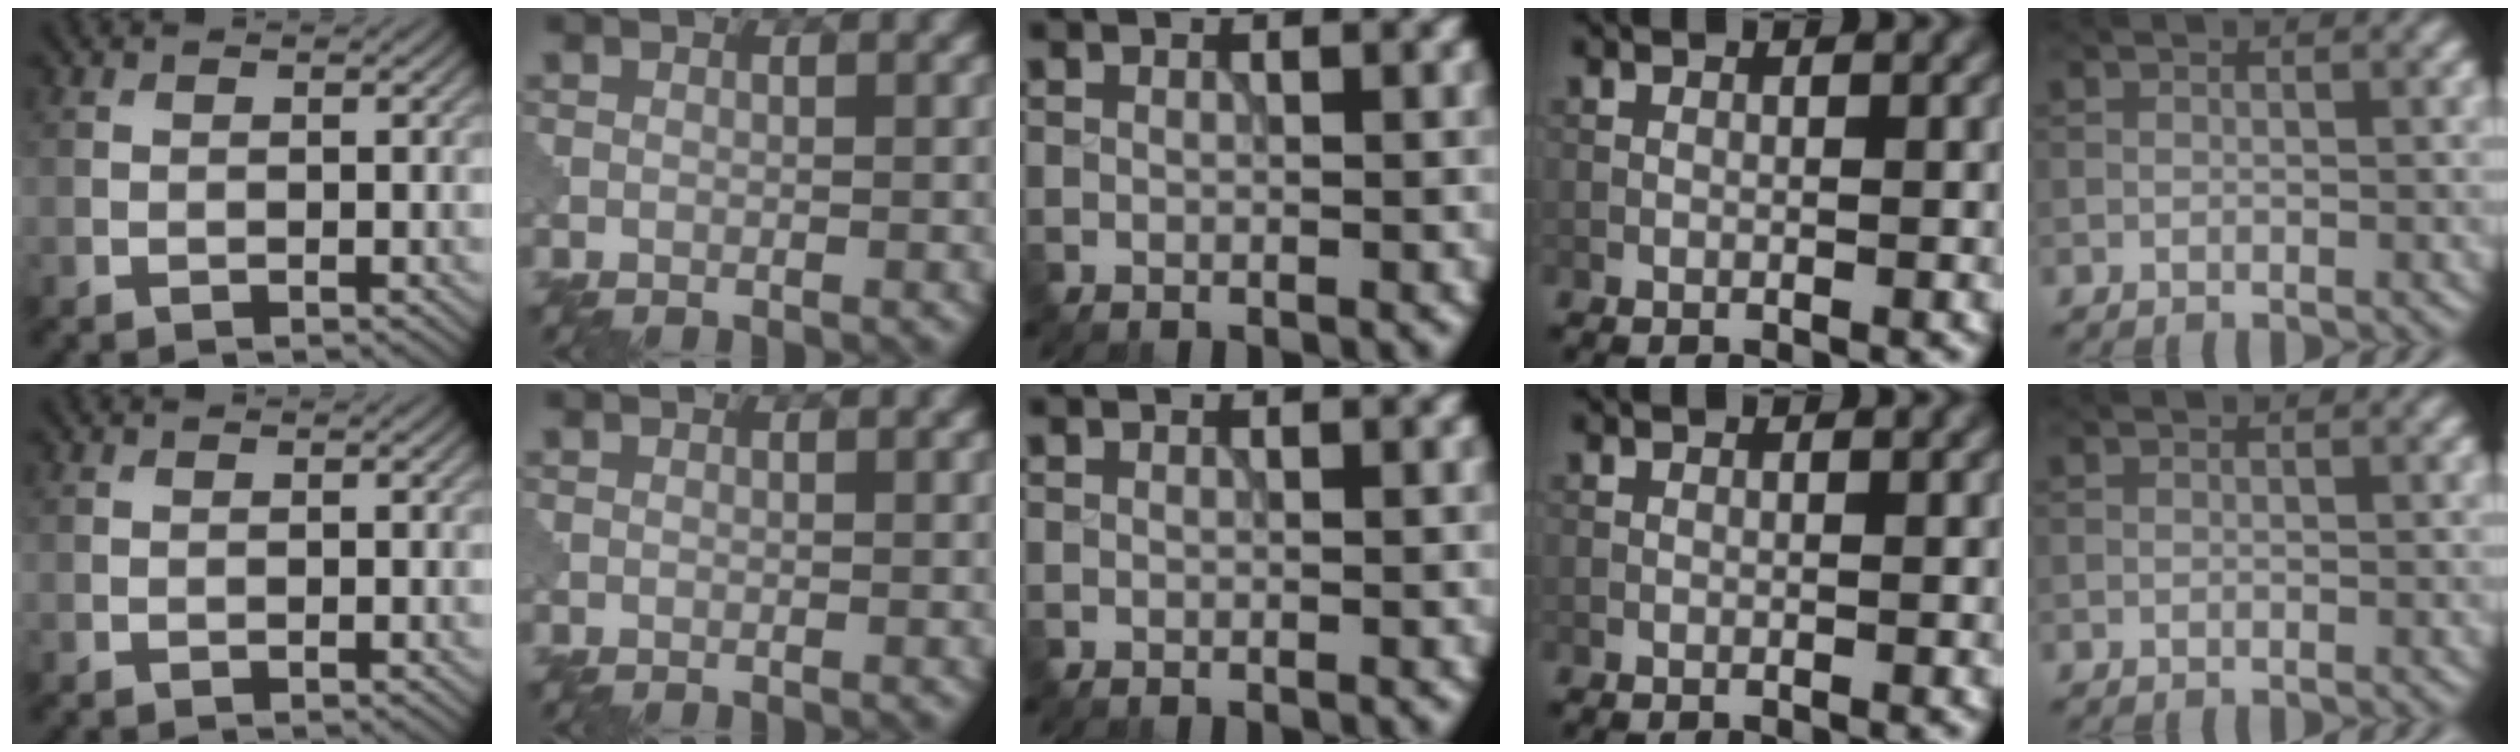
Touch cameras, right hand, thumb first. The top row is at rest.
{}